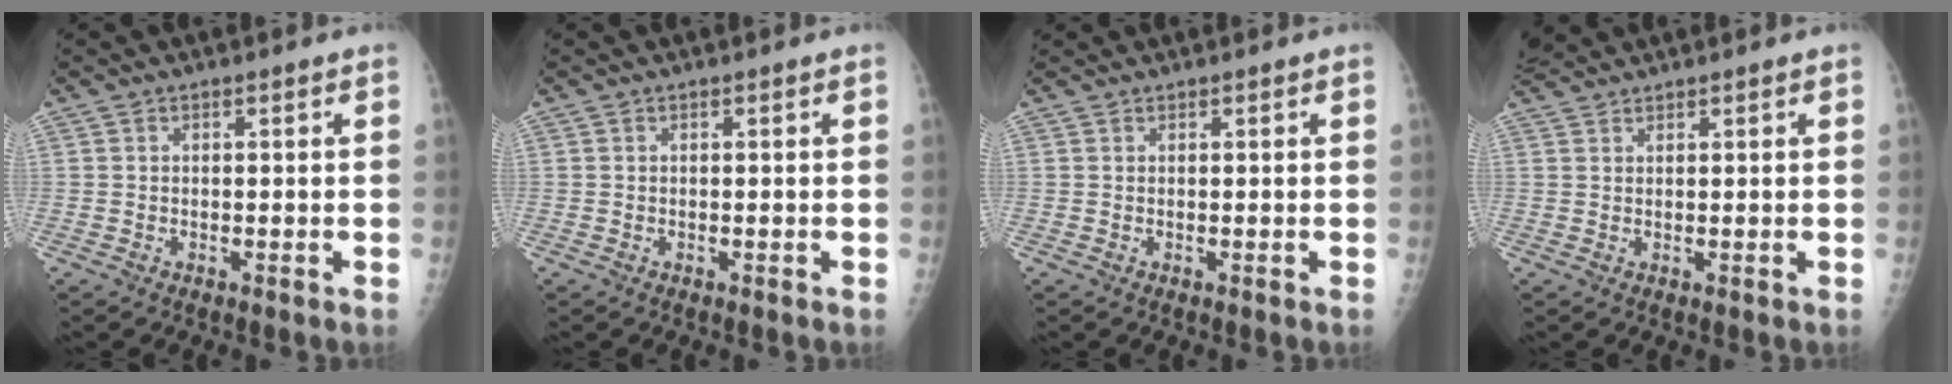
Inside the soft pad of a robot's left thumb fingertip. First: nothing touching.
{"total": 0.0}
{"total": 0.0}
{"total": 2.8, "force": [2.7, 0.3, 0.4], "torque": [-0.013, 0.016, 0.059]}